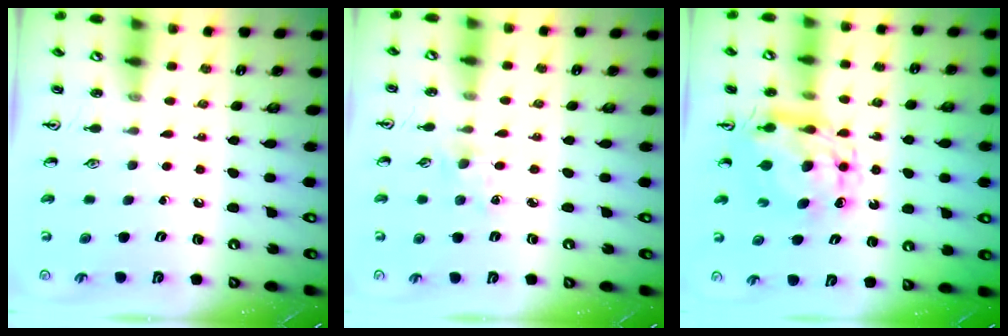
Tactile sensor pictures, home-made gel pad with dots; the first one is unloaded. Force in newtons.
{"total": 1.9, "press": 1.9, "slide": 0.3}
{"total": 9.7, "press": 9.7, "slide": 0.8}